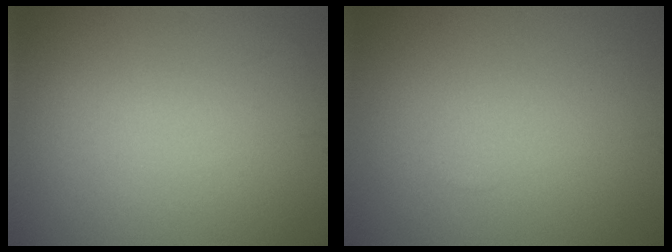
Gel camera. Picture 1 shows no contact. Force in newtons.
{"total": 0.0}